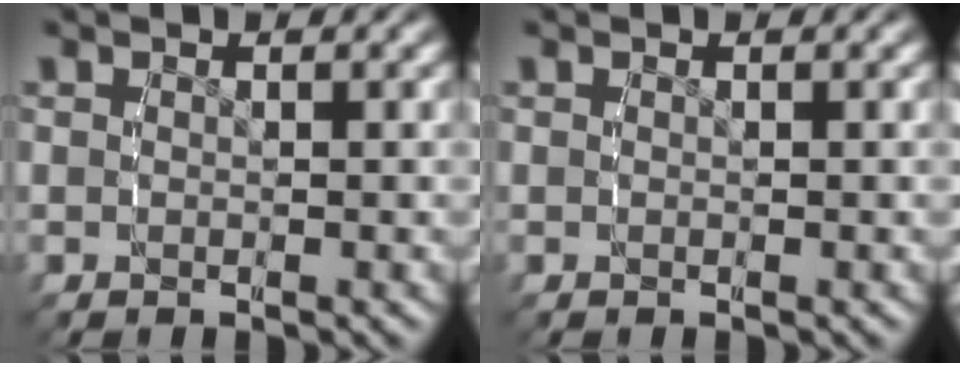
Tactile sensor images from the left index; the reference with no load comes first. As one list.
[{"total": 0.0}]